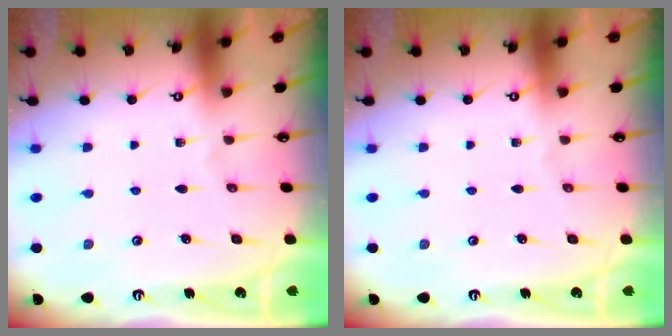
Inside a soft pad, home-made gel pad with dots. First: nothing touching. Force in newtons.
{"total": 0.0}